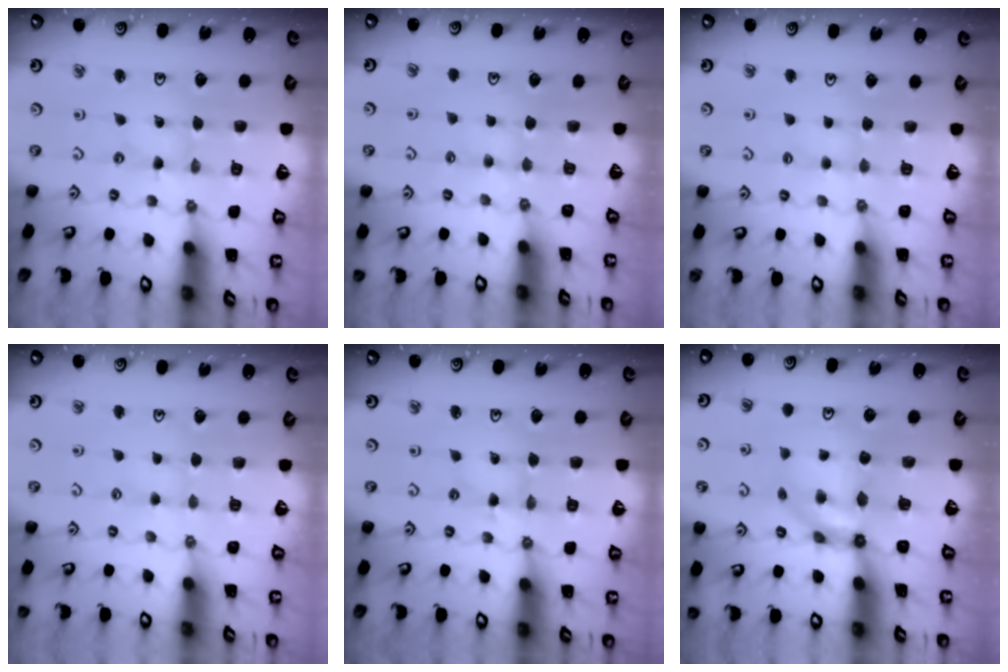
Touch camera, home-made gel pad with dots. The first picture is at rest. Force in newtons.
{"total": 3.0, "press": 3.0, "slide": 0.5}
{"total": 2.2, "press": 2.2, "slide": 0.5}
{"total": 1.7, "press": 1.7, "slide": 0.3}
{"total": 1.6, "press": 1.5, "slide": 0.2}
{"total": 7.3, "press": 7.3, "slide": 0.4}